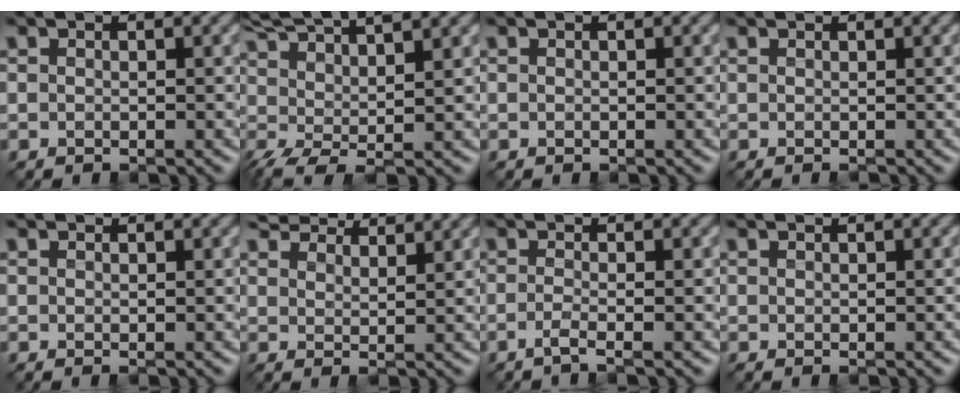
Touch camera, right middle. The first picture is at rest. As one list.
[{"total": 7.9, "force": [4.7, 2.1, 6.0], "torque": [-0.111, 0.021, 0.084]}, {"total": 0.0}, {"total": 1.2, "force": [0.8, 0.3, 0.8], "torque": [-0.009, -0.003, 0.008]}, {"total": 0.9, "force": [0.8, 0.1, 0.3], "torque": [-0.008, -0.004, 0.009]}, {"total": 6.9, "force": [6.4, 1.5, 2.3], "torque": [-0.049, 0.001, 0.094]}, {"total": 1.8, "force": [-0.8, 0.5, 1.6], "torque": [-0.021, -0.008, -0.025]}, {"total": 0.6, "force": [0.4, 0.0, 0.4], "torque": [-0.008, 0.002, 0.007]}]